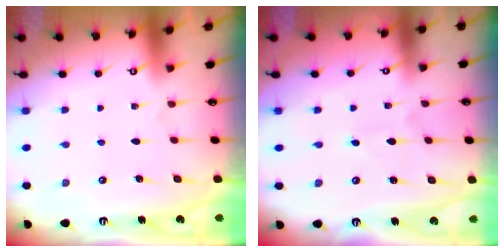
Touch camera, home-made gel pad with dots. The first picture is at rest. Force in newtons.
{"total": 2.6, "press": 2.6, "slide": 0.2}